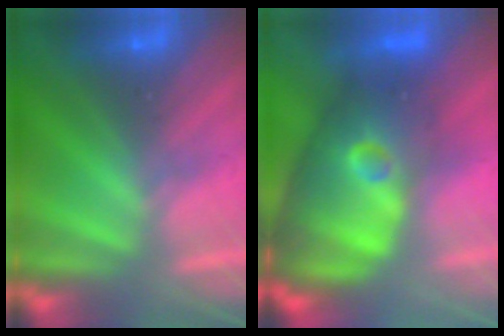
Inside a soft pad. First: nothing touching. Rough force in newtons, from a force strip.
{"total": 10.2}